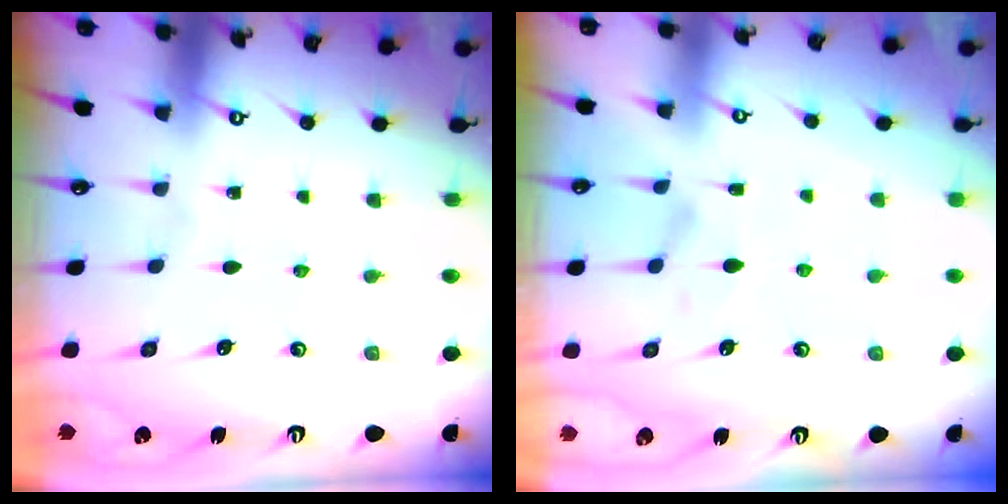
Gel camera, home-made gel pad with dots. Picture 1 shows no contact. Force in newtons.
{"total": 5.0, "press": 4.8, "slide": 1.4}